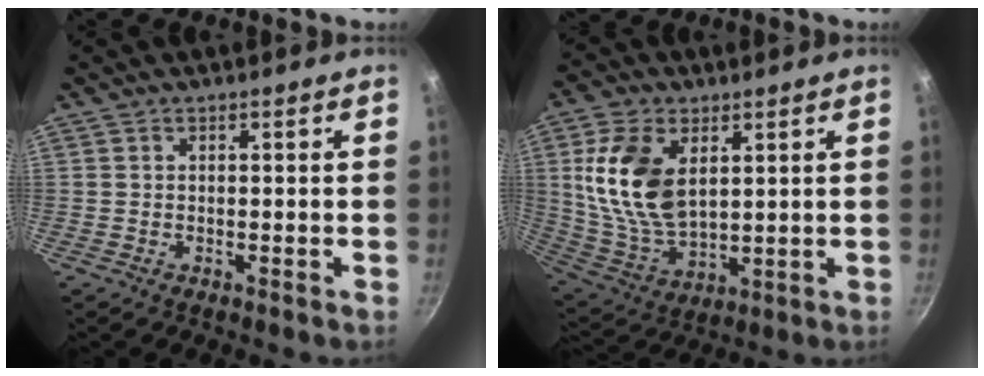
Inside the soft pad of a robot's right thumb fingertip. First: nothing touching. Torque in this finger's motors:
{"motor_torque": [0.57, 0.71, 1.19, -0.38, 0.36]}